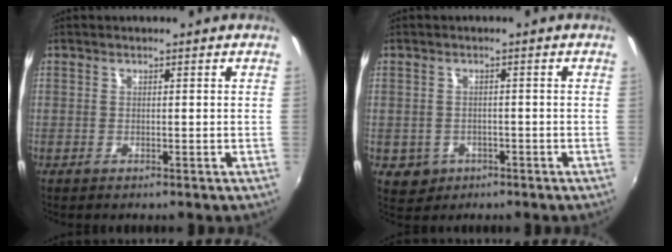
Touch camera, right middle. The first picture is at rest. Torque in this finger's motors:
{"motor_torque": [0.46, -0.43, -0.02, 0.01]}